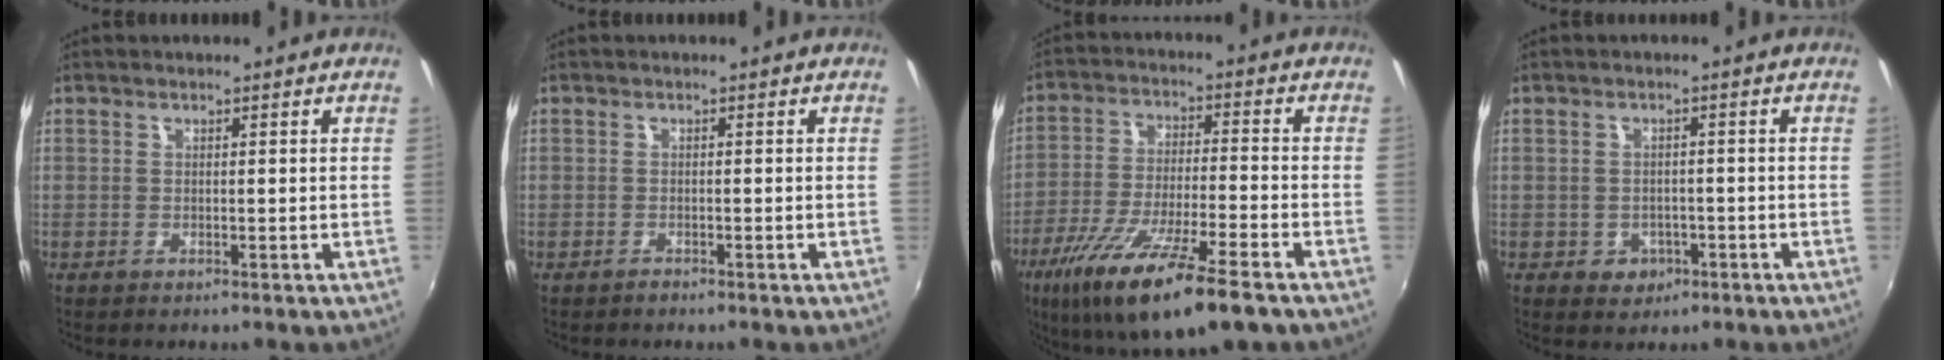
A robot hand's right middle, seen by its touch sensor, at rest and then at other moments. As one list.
[{"total": 0.7, "force": [-0.6, 0.2, 0.0], "torque": [-0.001, 0.001, -0.013]}, {"total": 18.5, "force": [-11.8, 3.3, 13.9], "torque": [-0.260, -0.045, -0.206]}, {"total": 4.1, "force": [-1.6, 3.6, 1.2], "torque": [-0.032, 0.004, -0.015]}]